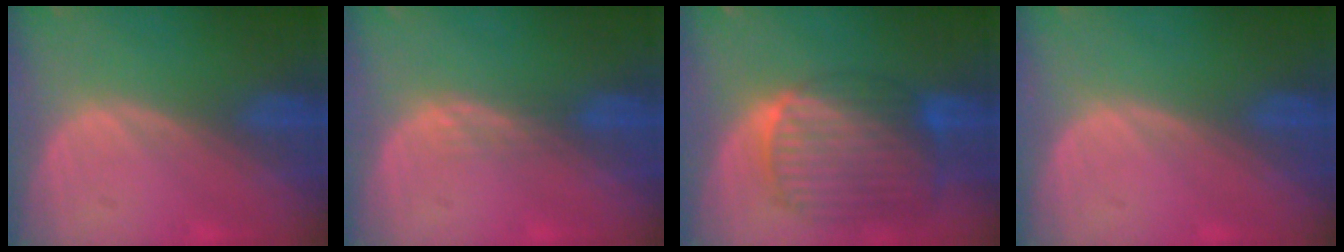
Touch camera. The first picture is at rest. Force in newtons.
{"total": 1.5, "press": 1.5, "slide": 0.3}
{"total": 10.7, "press": 9.1, "slide": 5.5}
{"total": 0.0}